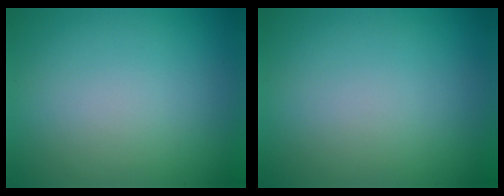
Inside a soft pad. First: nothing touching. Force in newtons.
{"total": 0.0}